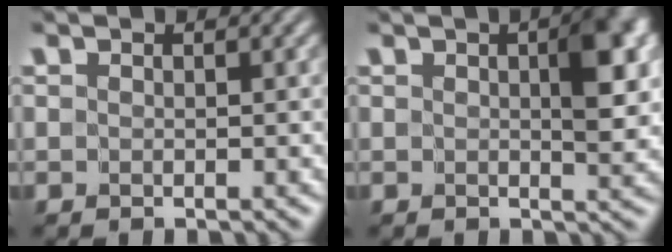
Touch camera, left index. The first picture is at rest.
{"total": 4.6, "force": [0.8, 1.9, 4.0], "torque": [-0.051, 0.002, 0.011]}